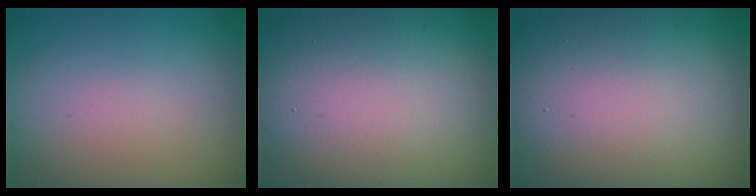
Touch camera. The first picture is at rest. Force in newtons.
{"total": 19.2, "press": 19.2, "slide": 1.3}
{"total": 19.8, "press": 19.8, "slide": 1.1}